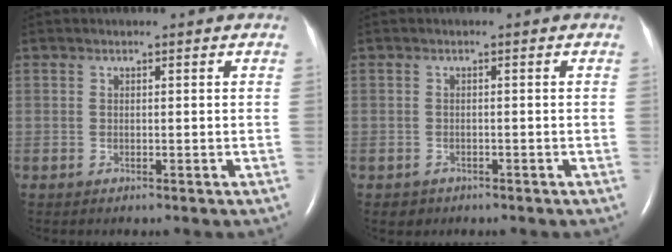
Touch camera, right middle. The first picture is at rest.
{"total": 1.2, "force": [-0.7, 1.0, -0.1], "torque": [-0.002, 0.005, -0.004]}